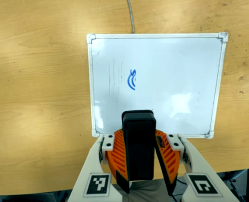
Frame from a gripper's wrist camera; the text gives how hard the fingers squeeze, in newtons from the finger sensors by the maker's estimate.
{"total": 8.0, "left": 8.1, "right": 7.8}